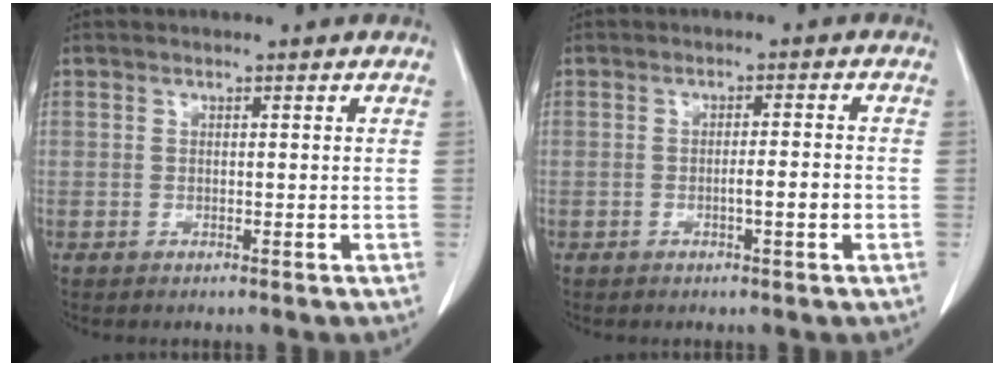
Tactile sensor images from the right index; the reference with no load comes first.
{"total": 3.0, "force": [-1.0, 0.2, 2.8], "torque": [-0.046, 0.000, -0.015]}